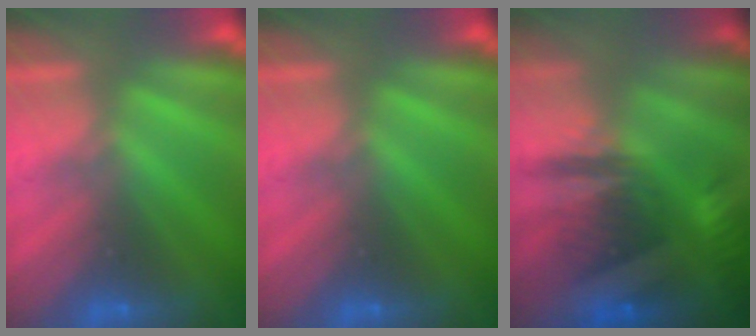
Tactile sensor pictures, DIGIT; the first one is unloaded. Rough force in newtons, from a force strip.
{"total": 0.0}
{"total": 8.0}